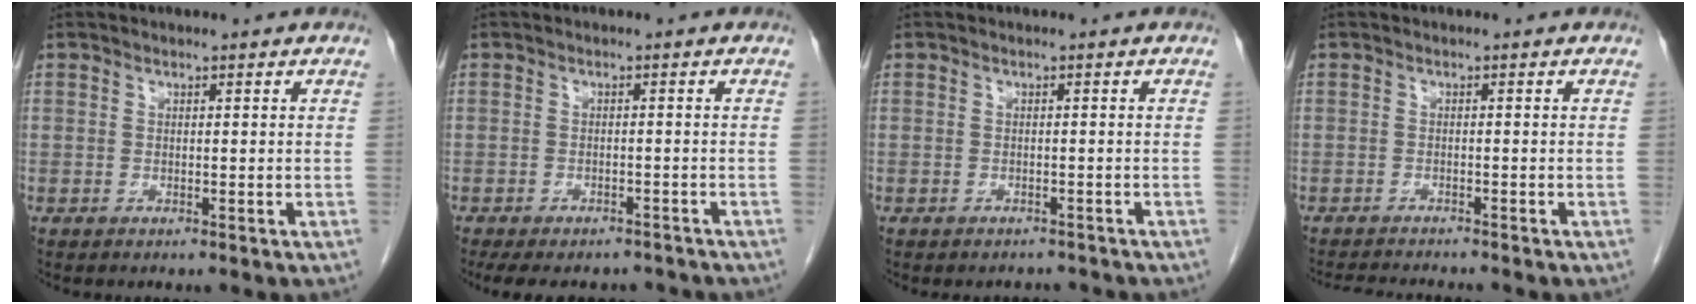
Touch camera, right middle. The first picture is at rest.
{"total": 10.4, "force": [-9.0, 3.9, 3.4], "torque": [-0.060, 0.003, -0.113]}
{"total": 2.2, "force": [-2.0, 0.9, -0.1], "torque": [0.002, 0.000, -0.027]}
{"total": 5.0, "force": [-4.8, 0.0, 1.5], "torque": [-0.021, -0.014, -0.075]}